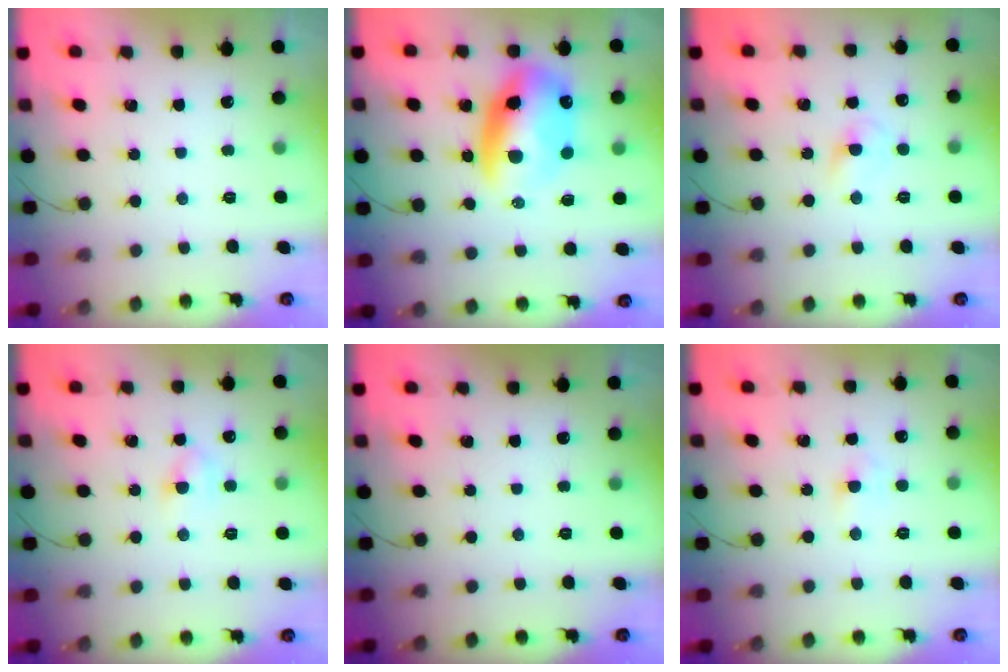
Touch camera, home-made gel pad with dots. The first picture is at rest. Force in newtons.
{"total": 13.9, "press": 13.5, "slide": 3.4}
{"total": 3.5, "press": 3.3, "slide": 1.2}
{"total": 4.6, "press": 4.4, "slide": 1.3}
{"total": 0.0}
{"total": 2.4, "press": 2.2, "slide": 0.9}